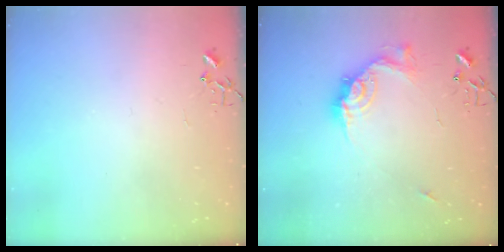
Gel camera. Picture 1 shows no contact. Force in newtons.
{"total": 14.2, "press": 14.2, "slide": 1.3}